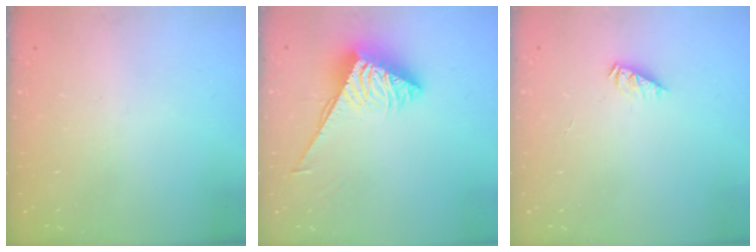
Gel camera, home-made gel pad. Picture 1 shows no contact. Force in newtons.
{"total": 4.0, "press": 3.9, "slide": 0.5}
{"total": 2.0, "press": 2.0, "slide": 0.2}